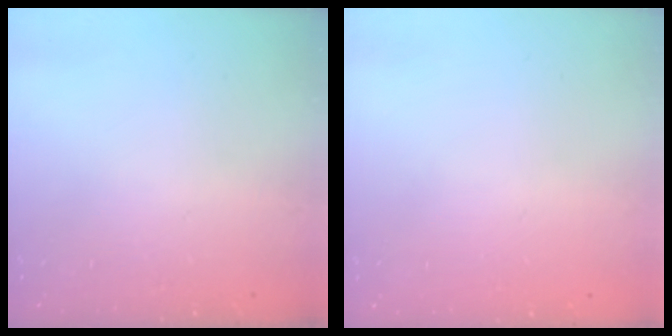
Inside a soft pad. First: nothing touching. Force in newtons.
{"total": 0.0}